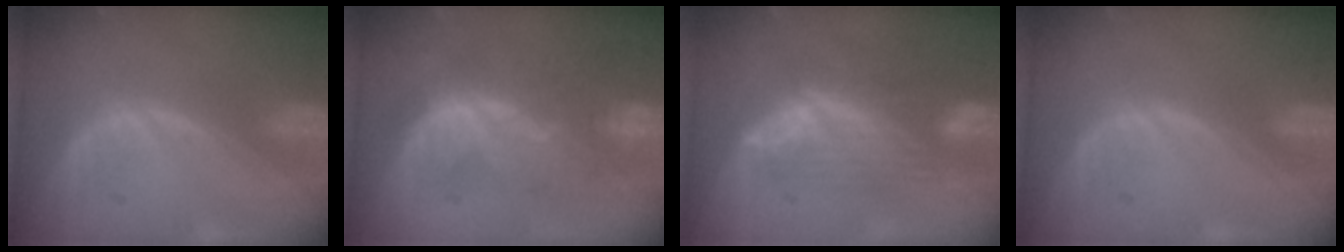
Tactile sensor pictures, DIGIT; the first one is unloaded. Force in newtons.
{"total": 8.2, "press": 7.8, "slide": 2.5}
{"total": 7.6, "press": 7.3, "slide": 2.2}
{"total": 0.0}